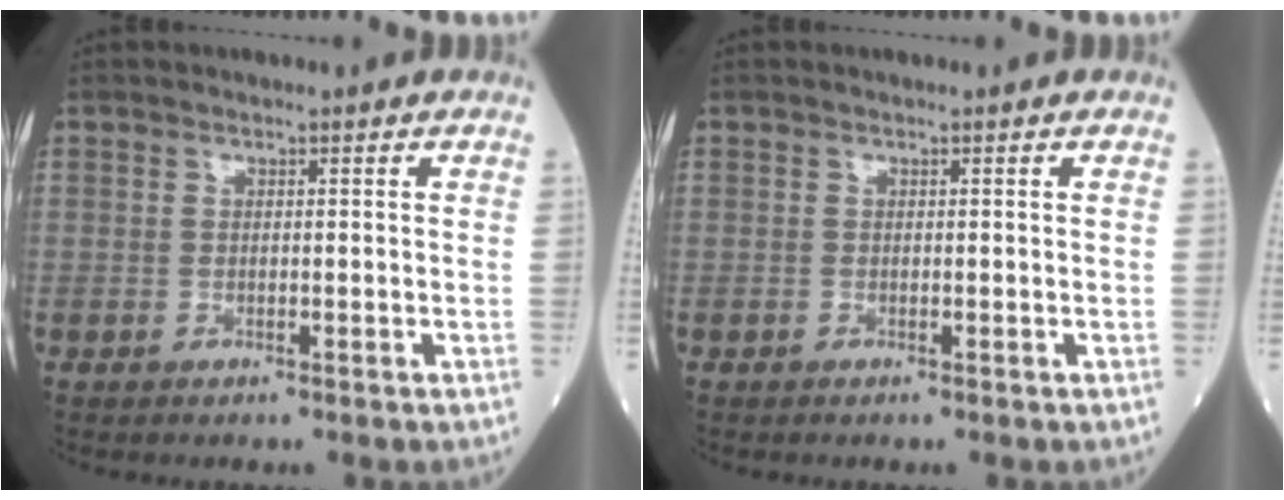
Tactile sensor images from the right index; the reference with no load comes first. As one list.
[{"total": 0.0}]